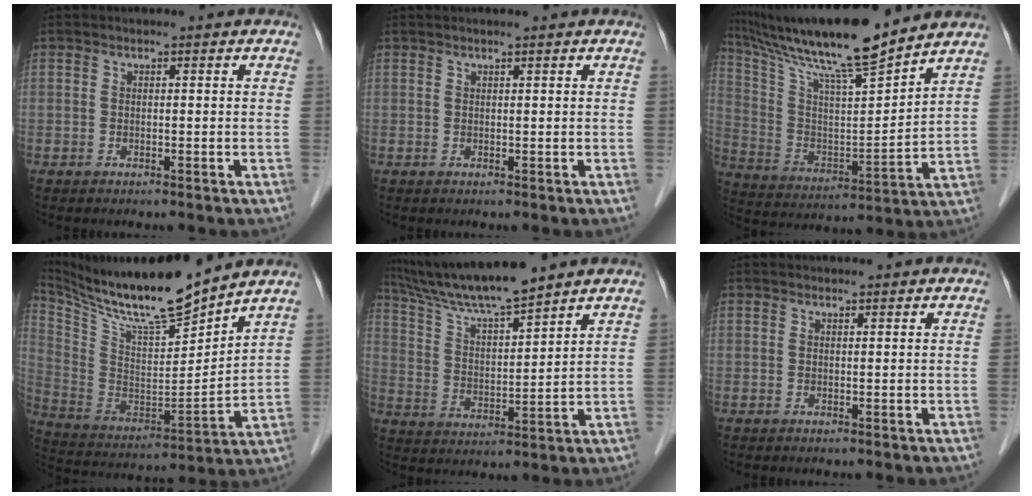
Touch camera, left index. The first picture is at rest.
{"total": 0.8, "force": [0.7, -0.2, 0.5], "torque": [-0.009, 0.005, 0.014]}
{"total": 18.8, "force": [16.0, 0.2, 9.9], "torque": [-0.183, 0.003, 0.280]}
{"total": 17.0, "force": [15.2, 0.8, 7.6], "torque": [-0.156, -0.014, 0.283]}
{"total": 11.6, "force": [10.3, -0.6, 5.3], "torque": [-0.104, 0.010, 0.194]}
{"total": 1.3, "force": [1.3, 0.2, 0.2], "torque": [-0.008, 0.012, 0.020]}